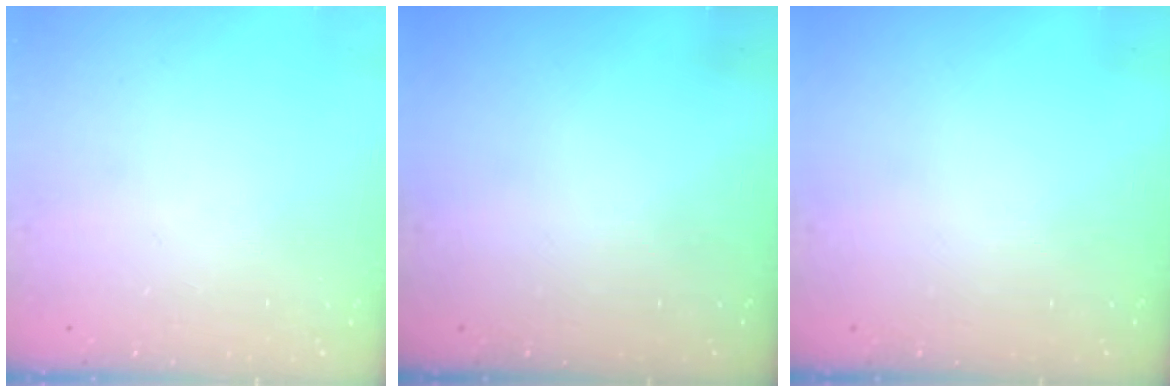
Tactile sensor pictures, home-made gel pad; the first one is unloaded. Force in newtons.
{"total": 0.0}
{"total": 0.0}